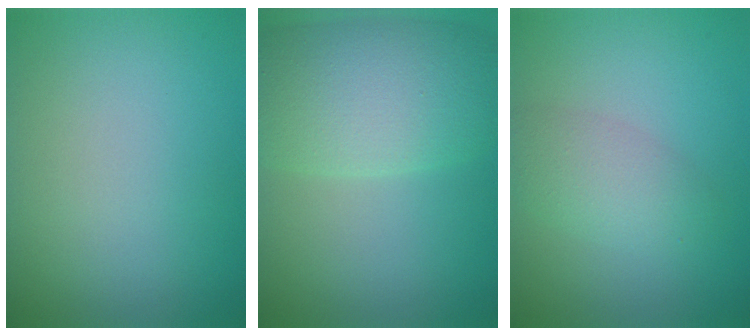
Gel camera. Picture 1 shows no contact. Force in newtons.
{"total": 8.6, "press": 8.6, "slide": 0.6}
{"total": 2.9, "press": 2.9, "slide": 0.1}